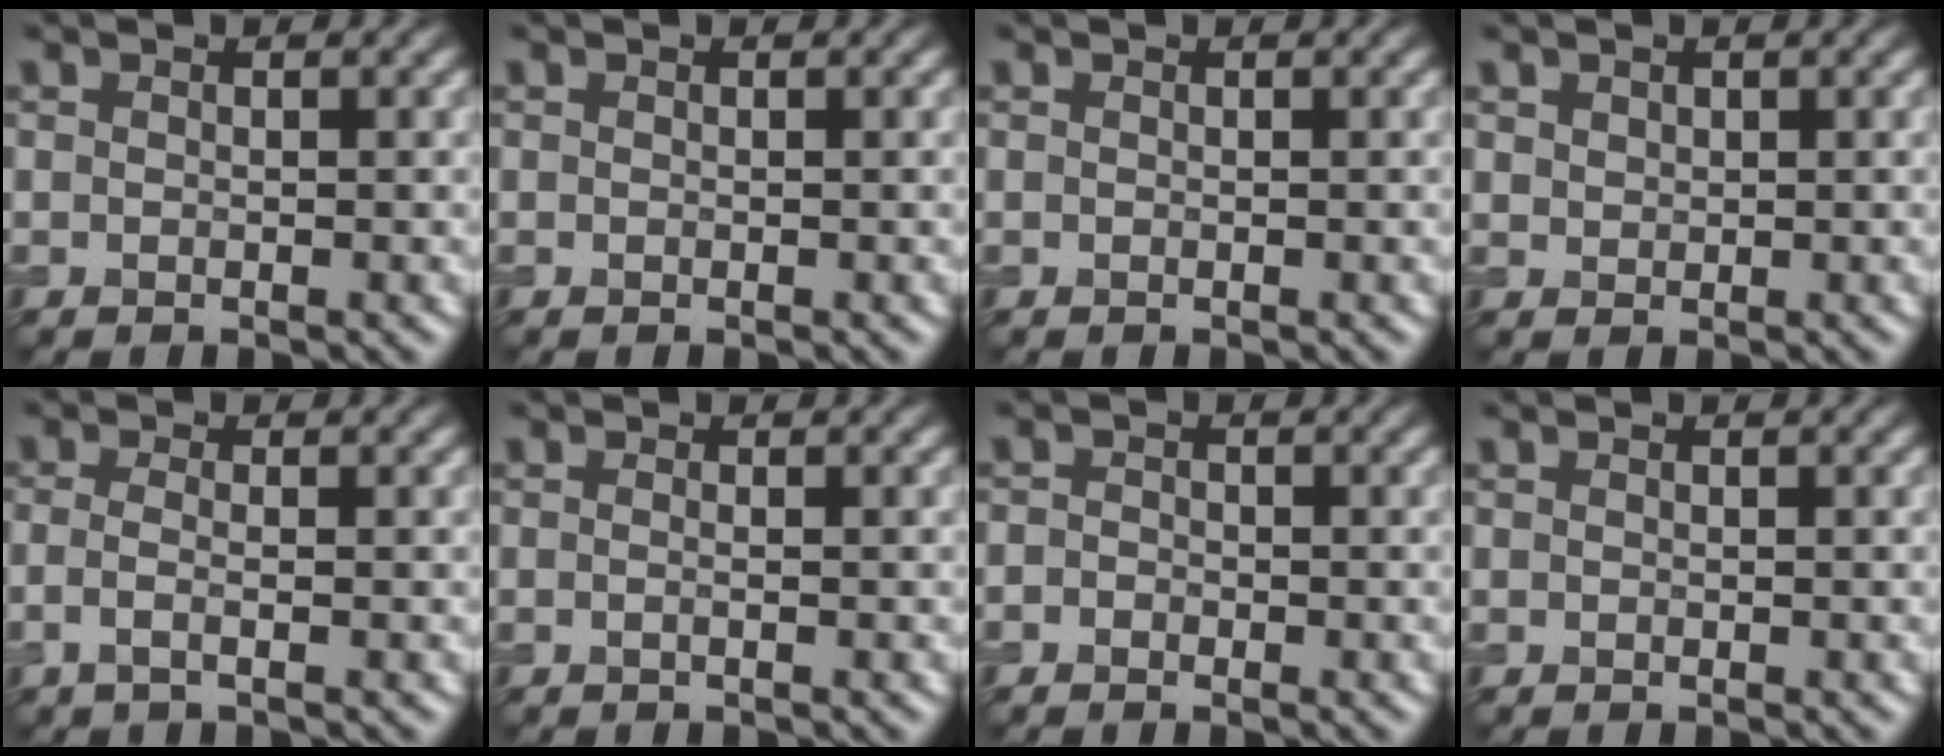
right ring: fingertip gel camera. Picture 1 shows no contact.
{"total": 0.0}
{"total": 0.0}
{"total": 0.8, "force": [0.5, 0.6, 0.1], "torque": [-0.003, -0.002, 0.014]}
{"total": 1.8, "force": [-0.5, 0.6, 1.6], "torque": [-0.033, -0.008, -0.017]}
{"total": 0.8, "force": [-0.1, 0.3, 0.7], "torque": [-0.011, -0.012, -0.010]}
{"total": 1.0, "force": [-0.5, 0.7, 0.3], "torque": [-0.002, -0.002, -0.014]}
{"total": 0.0}